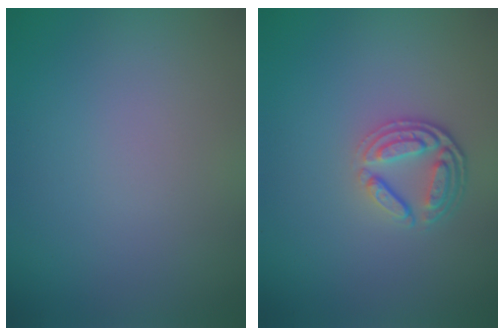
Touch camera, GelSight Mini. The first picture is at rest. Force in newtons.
{"total": 3.6, "press": 2.8, "slide": 2.3}